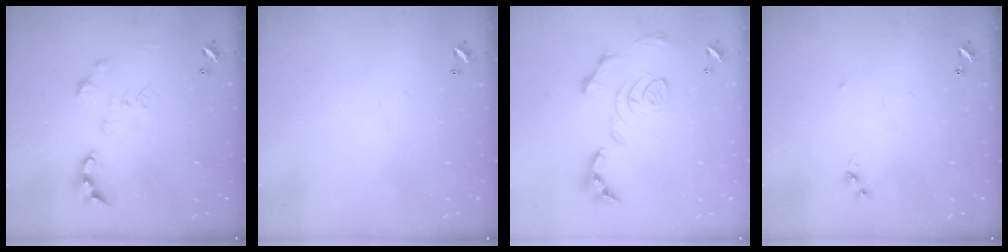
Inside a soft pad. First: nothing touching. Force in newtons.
{"total": 0.0}
{"total": 1.5, "press": 0.8, "slide": 1.3}
{"total": 6.0, "press": 6.0, "slide": 0.7}